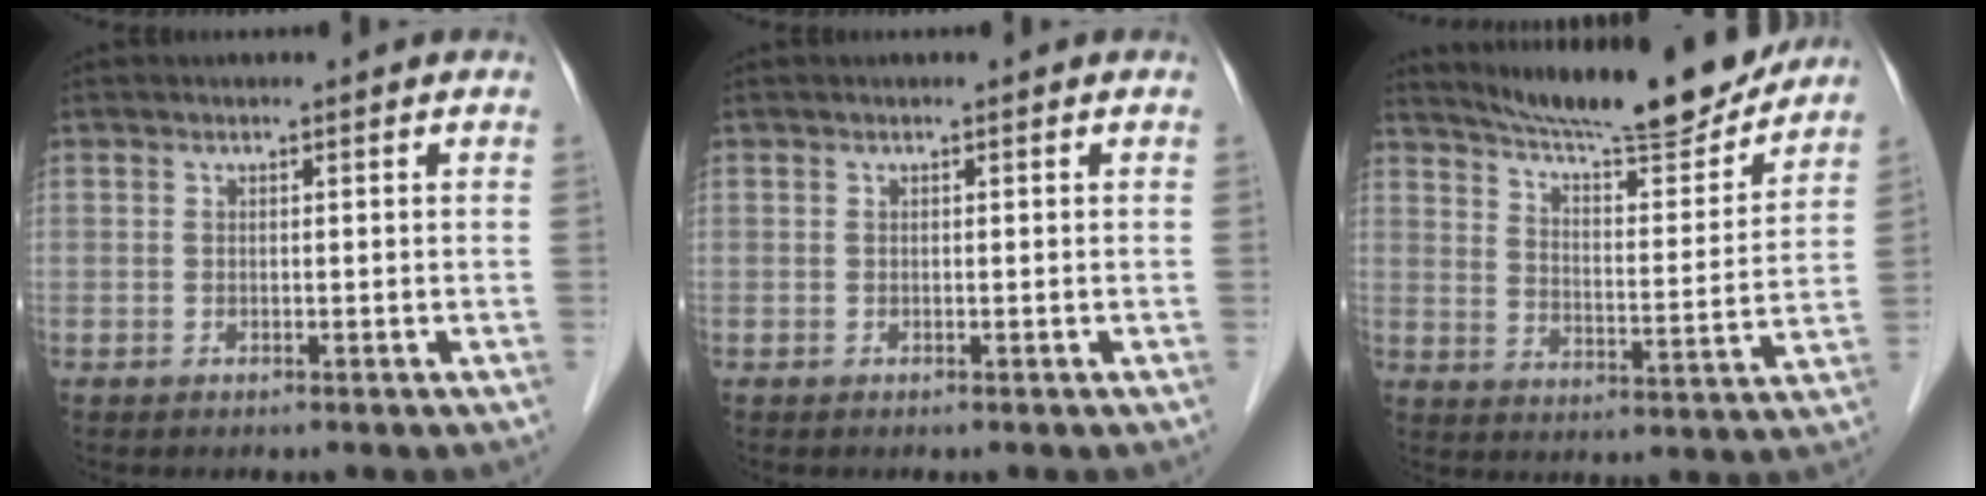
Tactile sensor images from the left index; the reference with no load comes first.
{"total": 0.0}
{"total": 17.8, "force": [16.3, 1.4, 7.0], "torque": [-0.112, -0.024, 0.235]}